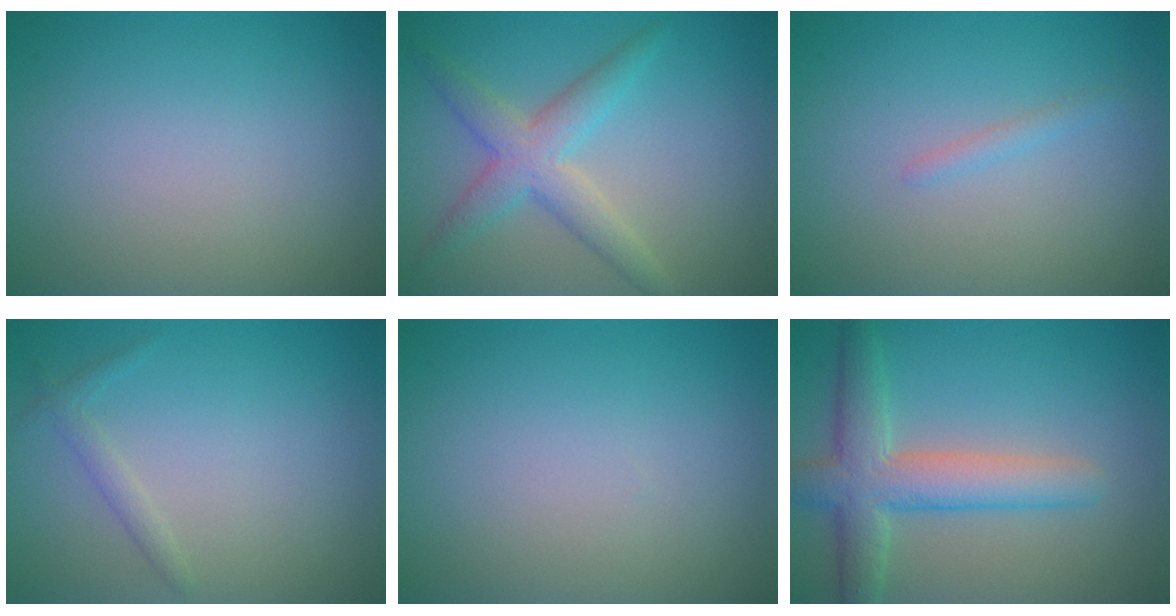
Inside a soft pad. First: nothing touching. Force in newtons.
{"total": 4.2, "press": 4.2, "slide": 0.2}
{"total": 0.7, "press": 0.7, "slide": 0.0}
{"total": 1.3, "press": 1.3, "slide": 0.1}
{"total": 0.0}
{"total": 5.7, "press": 5.7, "slide": 0.2}